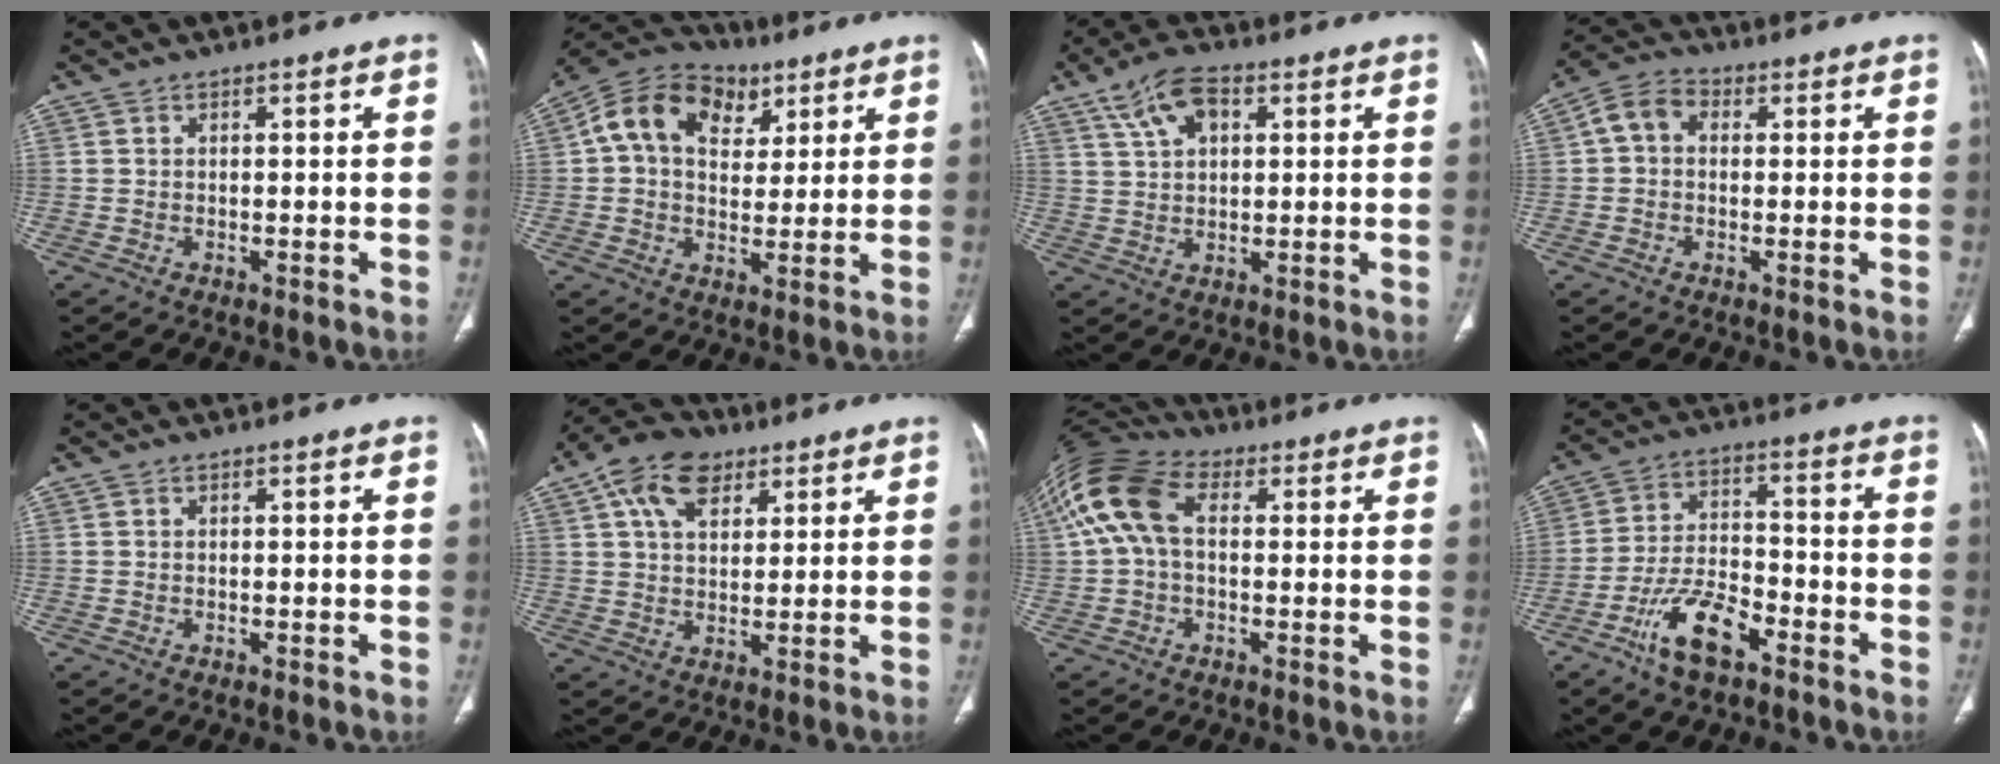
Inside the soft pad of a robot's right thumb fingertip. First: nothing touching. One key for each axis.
{"total": 14.8, "fx": 5.3, "fy": 10.5, "fz": 8.9, "tx": -0.131, "ty": 0.010, "tz": 0.083}
{"total": 8.2, "fx": 3.7, "fy": 4.5, "fz": 5.8, "tx": -0.097, "ty": 0.004, "tz": 0.067}
{"total": 5.7, "fx": 0.6, "fy": 4.4, "fz": 3.6, "tx": -0.060, "ty": 0.019, "tz": 0.002}
{"total": 0.0}
{"total": 10.9, "fx": 5.3, "fy": 6.6, "fz": 6.8, "tx": -0.104, "ty": -0.003, "tz": 0.088}
{"total": 12.7, "fx": 2.1, "fy": 8.0, "fz": 9.7, "tx": -0.209, "ty": 0.041, "tz": 0.031}
{"total": 10.9, "fx": -6.4, "fy": 4.7, "fz": 7.5, "tx": -0.142, "ty": 0.034, "tz": -0.118}